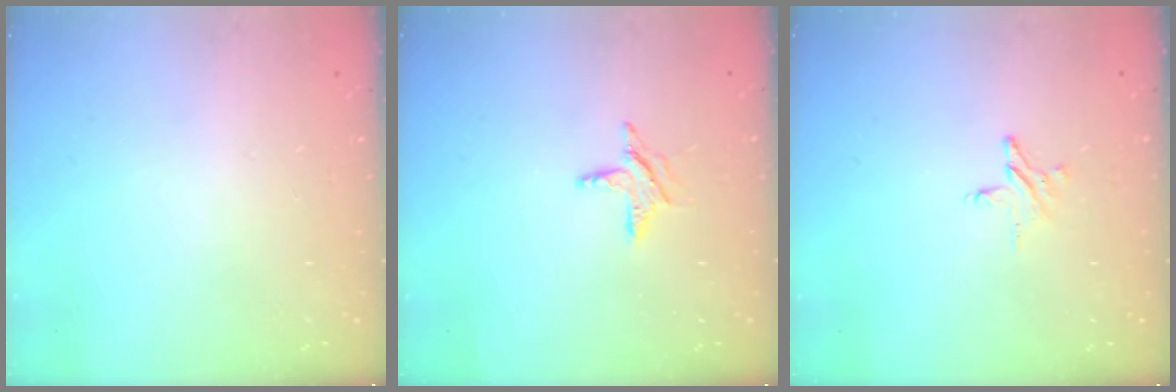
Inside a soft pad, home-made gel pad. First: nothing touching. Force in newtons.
{"total": 6.0, "press": 6.0, "slide": 0.3}
{"total": 3.8, "press": 3.8, "slide": 0.3}